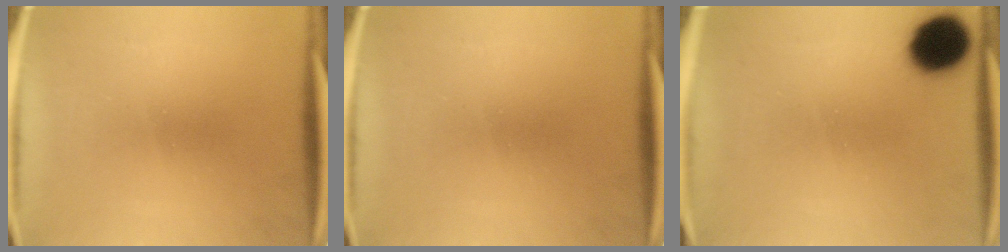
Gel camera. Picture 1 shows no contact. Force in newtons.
{"total": 0.0}
{"total": 12.0}